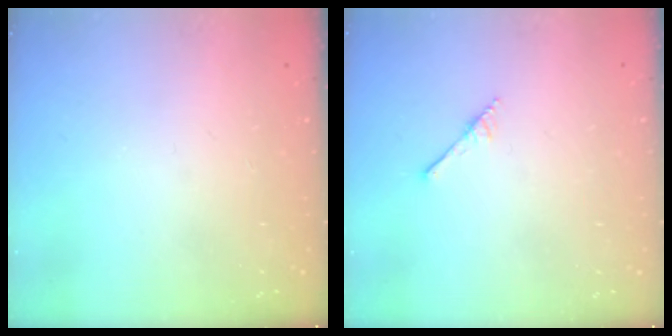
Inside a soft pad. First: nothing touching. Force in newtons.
{"total": 2.9, "press": 2.9, "slide": 0.2}